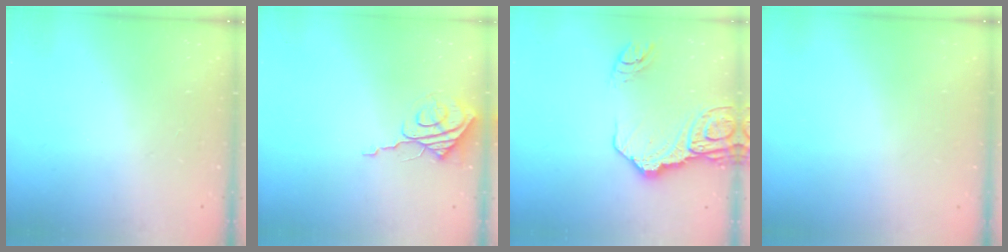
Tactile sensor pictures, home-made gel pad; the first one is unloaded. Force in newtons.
{"total": 8.3, "press": 8.3, "slide": 0.7}
{"total": 16.0, "press": 15.9, "slide": 1.8}
{"total": 0.0}